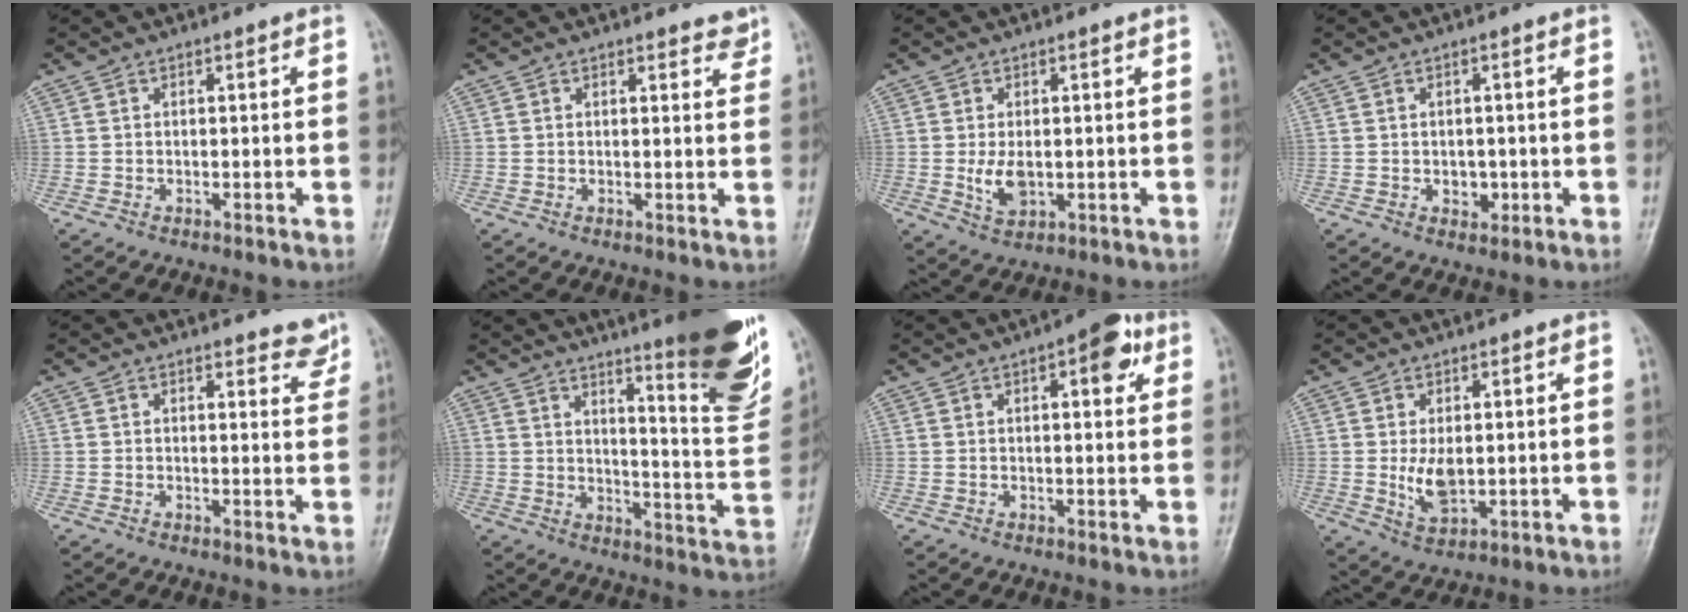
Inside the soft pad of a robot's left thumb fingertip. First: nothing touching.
{"total": 2.4, "force": [2.0, 0.9, 0.9], "torque": [0.005, -0.012, 0.018]}
{"total": 4.3, "force": [-0.2, 2.5, 3.5], "torque": [-0.061, -0.009, 0.002]}
{"total": 2.7, "force": [-0.4, 2.1, 1.6], "torque": [-0.010, 0.001, -0.001]}
{"total": 3.6, "force": [3.1, 1.3, 1.2], "torque": [0.007, -0.023, 0.028]}
{"total": 21.3, "force": [13.3, 3.5, 16.3], "torque": [-0.187, -0.083, 0.180]}
{"total": 6.6, "force": [2.9, 2.7, 5.3], "torque": [-0.047, -0.003, 0.028]}
{"total": 5.3, "force": [0.3, 3.0, 4.4], "torque": [-0.073, -0.014, 0.014]}